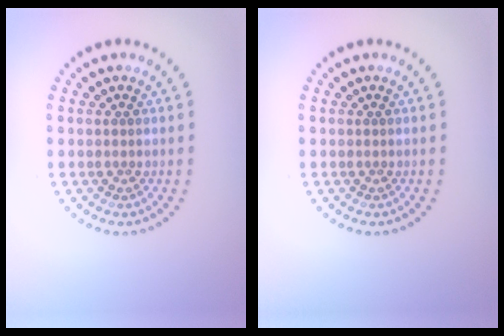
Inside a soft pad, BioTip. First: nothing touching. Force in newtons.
{"total": 0.0}